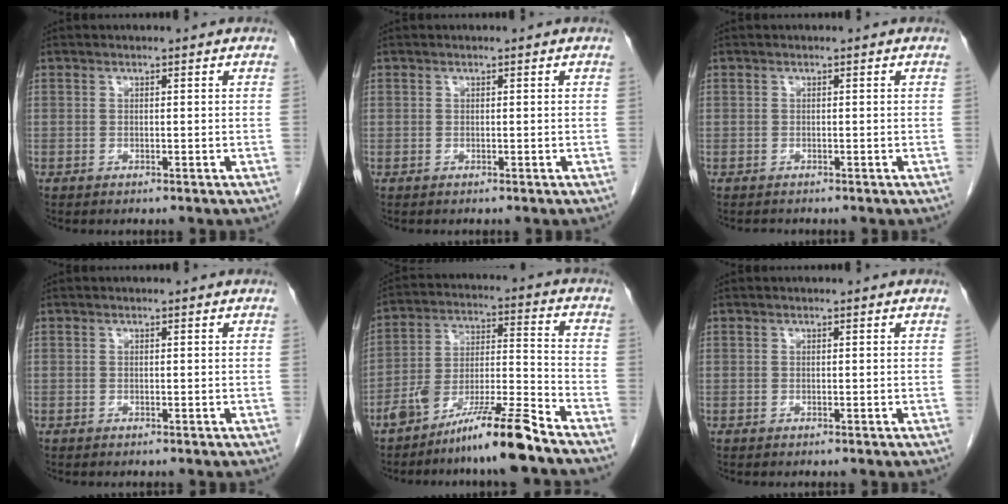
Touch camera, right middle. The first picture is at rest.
{"total": 0.0}
{"total": 0.5, "force": [-0.5, 0.2, -0.1], "torque": [-0.008, -0.003, -0.012]}
{"total": 0.0}
{"total": 12.2, "force": [-9.2, -0.3, 7.9], "torque": [-0.144, 0.000, -0.168]}
{"total": 0.0}